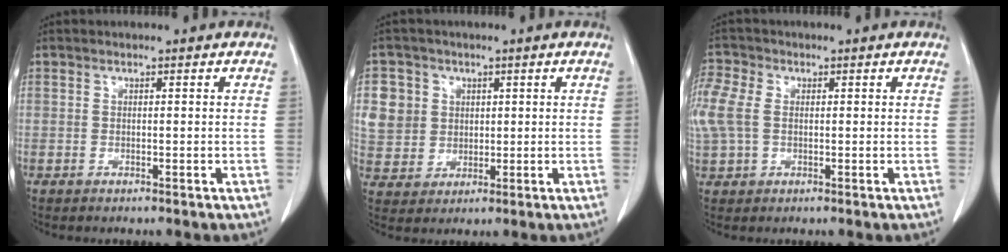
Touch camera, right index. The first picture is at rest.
{"total": 8.6, "force": [2.5, 8.1, 1.6], "torque": [-0.042, 0.024, 0.061]}
{"total": 8.0, "force": [0.8, 5.8, 5.5], "torque": [-0.171, 0.030, 0.025]}